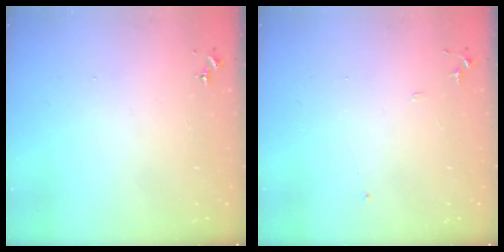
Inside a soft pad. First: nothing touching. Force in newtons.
{"total": 5.6, "press": 5.6, "slide": 0.7}